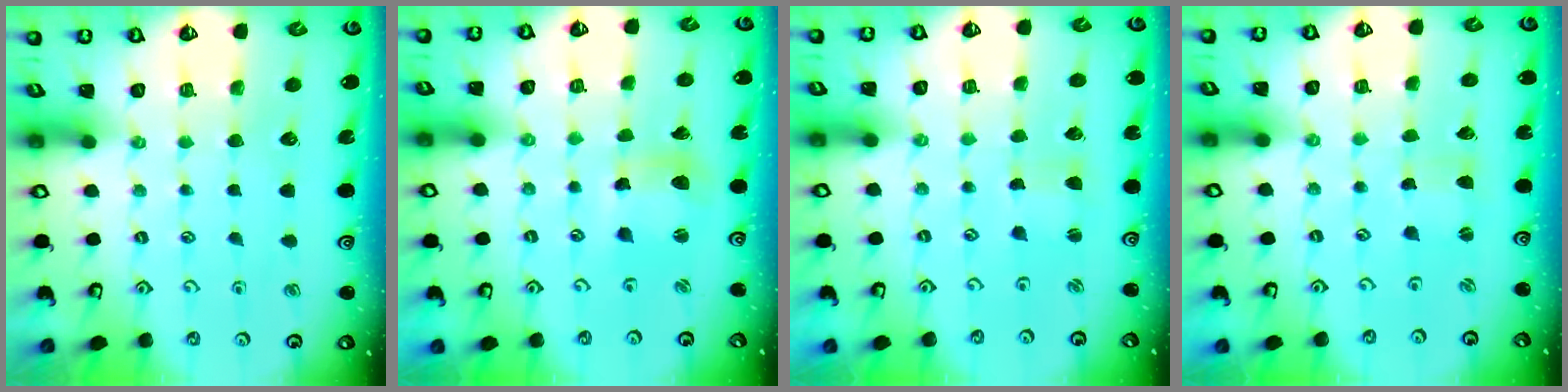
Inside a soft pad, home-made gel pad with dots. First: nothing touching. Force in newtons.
{"total": 7.2, "press": 7.1, "slide": 1.2}
{"total": 1.9, "press": 1.9, "slide": 0.3}
{"total": 0.9, "press": 0.8, "slide": 0.1}